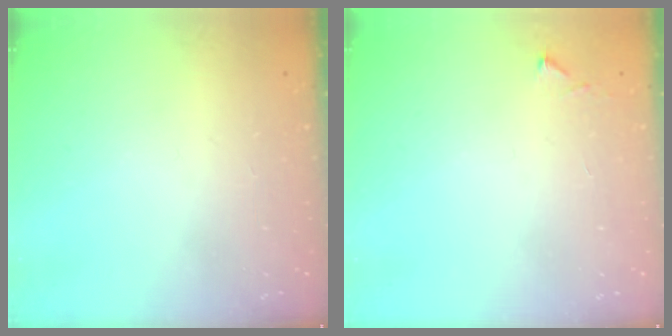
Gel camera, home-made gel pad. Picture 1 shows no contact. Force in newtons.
{"total": 4.8, "press": 4.8, "slide": 0.6}